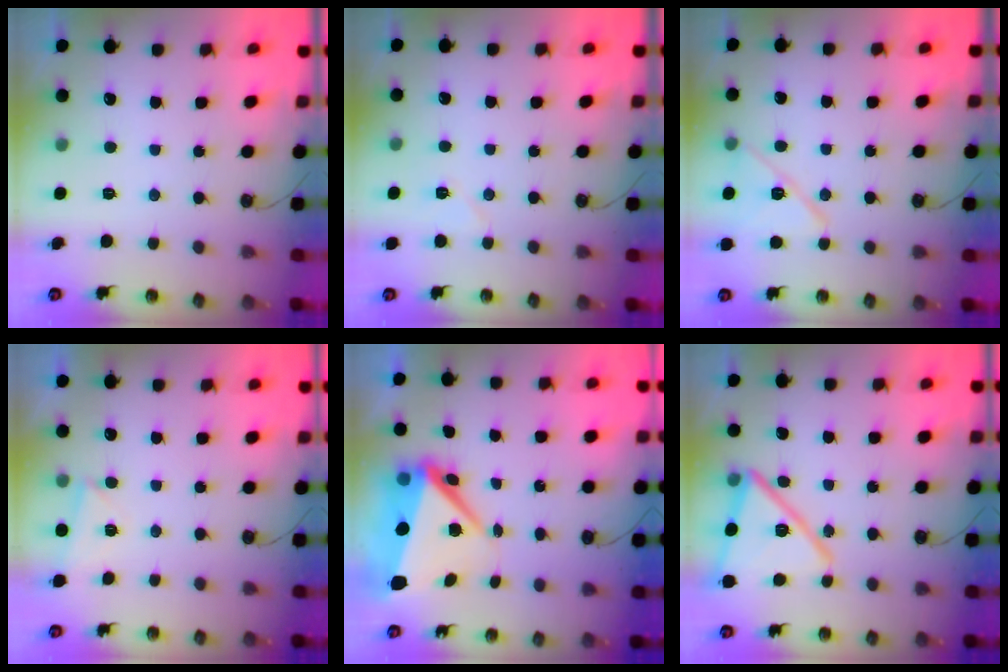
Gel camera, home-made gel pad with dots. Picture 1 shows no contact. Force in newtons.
{"total": 5.7, "press": 5.6, "slide": 1.3}
{"total": 12.4, "press": 9.5, "slide": 8.1}
{"total": 2.7, "press": 2.7, "slide": 0.3}
{"total": 10.2, "press": 8.8, "slide": 5.2}
{"total": 18.0, "press": 18.0, "slide": 1.1}